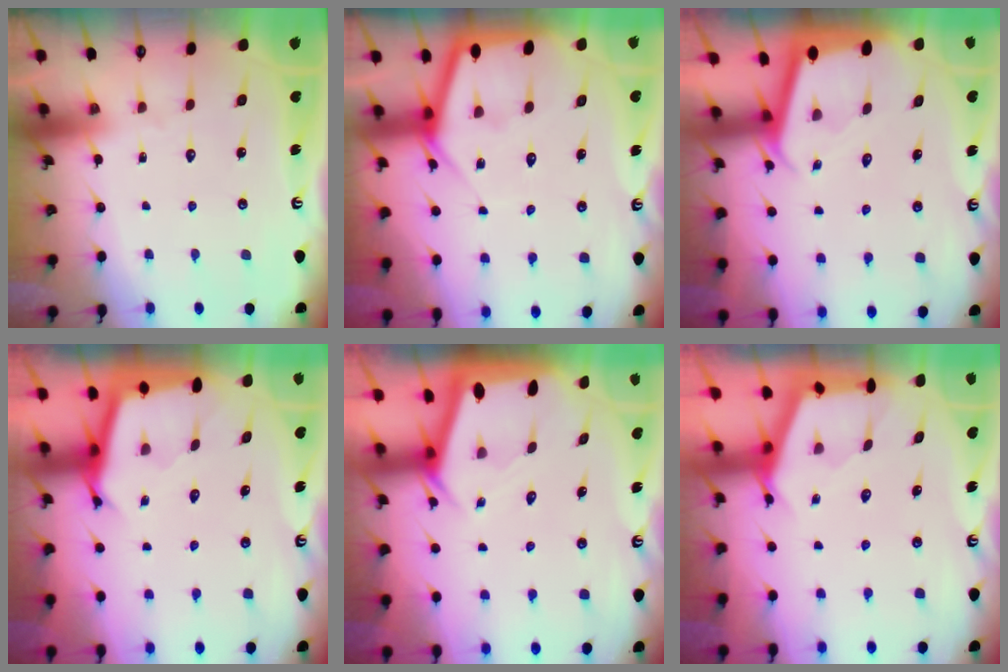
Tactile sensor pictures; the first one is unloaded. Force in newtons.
{"total": 5.6, "press": 5.6, "slide": 0.5}
{"total": 1.7, "press": 1.7, "slide": 0.1}
{"total": 2.7, "press": 2.7, "slide": 0.1}
{"total": 2.1, "press": 2.1, "slide": 0.2}
{"total": 2.9, "press": 2.8, "slide": 0.4}